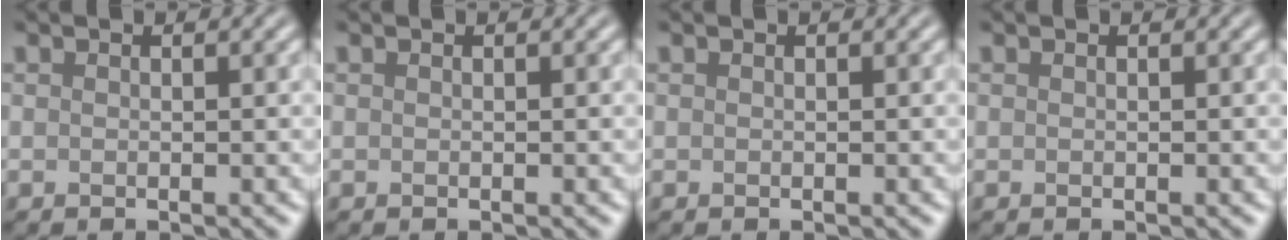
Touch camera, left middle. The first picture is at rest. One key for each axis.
{"total": 0.0}
{"total": 0.0}
{"total": 0.0}